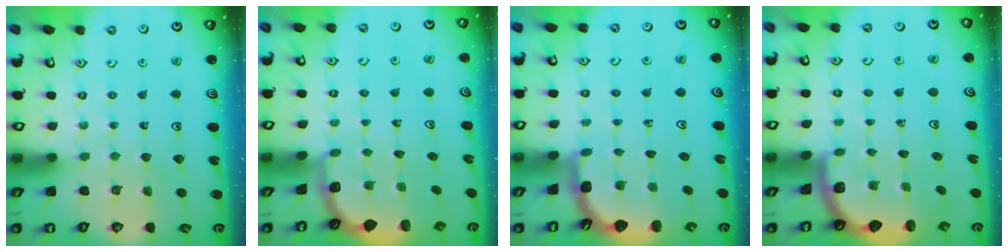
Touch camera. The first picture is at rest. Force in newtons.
{"total": 1.8, "press": 1.6, "slide": 0.7}
{"total": 1.9, "press": 1.9, "slide": 0.2}
{"total": 1.8, "press": 1.8, "slide": 0.1}